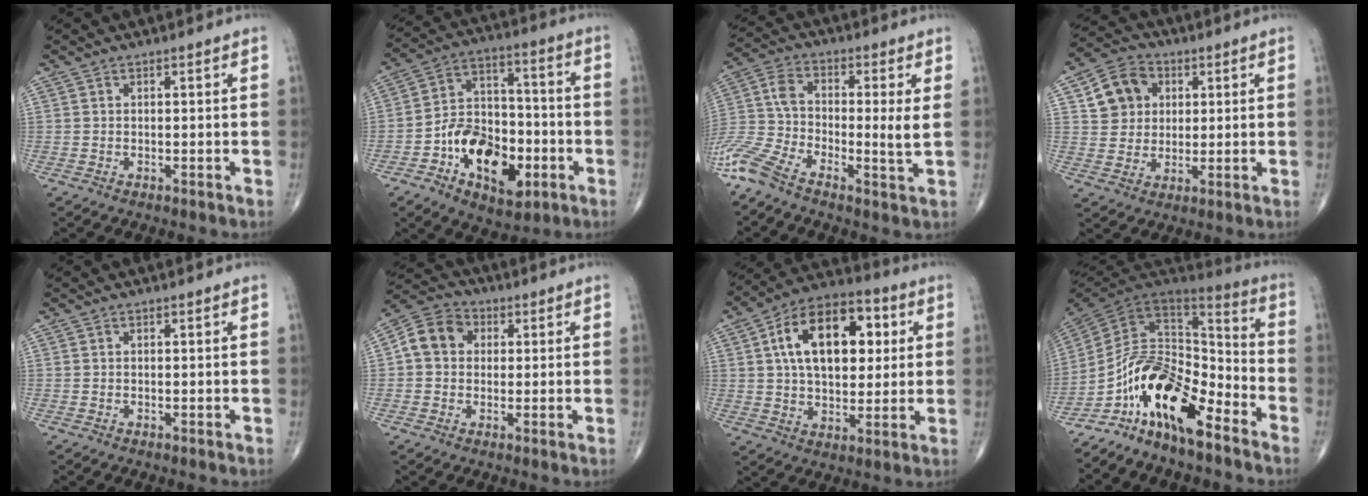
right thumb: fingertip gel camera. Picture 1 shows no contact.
{"total": 17.7, "force": [-6.3, 10.9, 12.5], "torque": [-0.164, 0.043, -0.099]}
{"total": 9.7, "force": [-3.1, 2.6, 8.8], "torque": [-0.192, 0.015, -0.076]}
{"total": 9.6, "force": [2.8, 8.3, 3.9], "torque": [-0.041, 0.001, 0.047]}
{"total": 0.0}
{"total": 8.0, "force": [1.2, 6.7, 4.3], "torque": [-0.062, 0.018, 0.008]}
{"total": 19.4, "force": [4.7, 11.3, 15.0], "torque": [-0.207, 0.013, 0.072]}
{"total": 17.6, "force": [-10.5, 7.2, 12.2], "torque": [-0.192, 0.094, -0.191]}